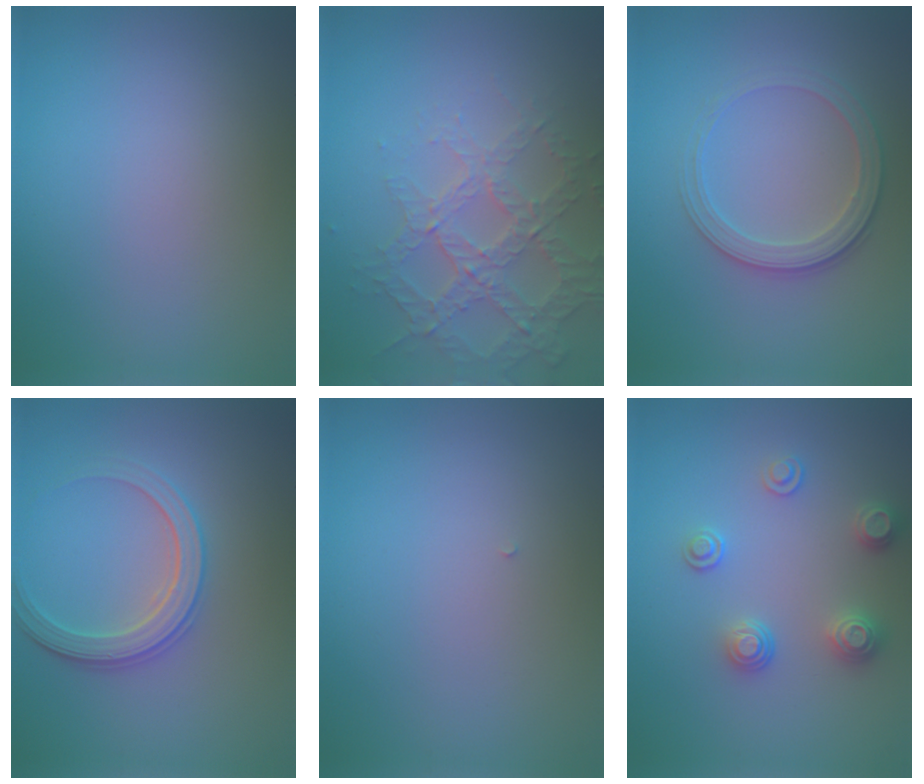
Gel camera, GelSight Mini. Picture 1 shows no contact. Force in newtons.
{"total": 3.6, "press": 3.3, "slide": 1.4}
{"total": 2.8, "press": 2.7, "slide": 0.8}
{"total": 3.0, "press": 3.0, "slide": 0.6}
{"total": 0.0}
{"total": 2.6, "press": 2.6, "slide": 0.5}